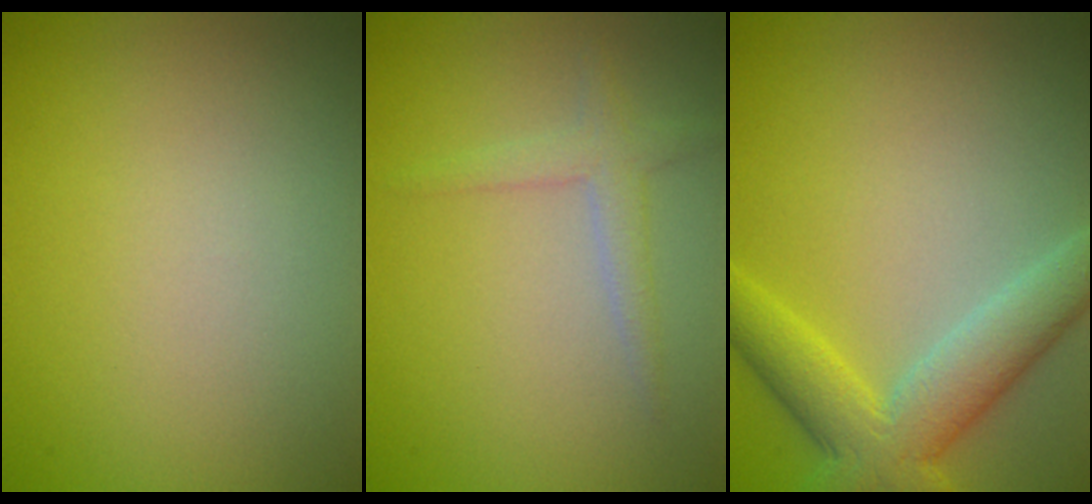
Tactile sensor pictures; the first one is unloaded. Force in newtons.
{"total": 1.8, "press": 1.8, "slide": 0.0}
{"total": 5.9, "press": 5.9, "slide": 0.4}